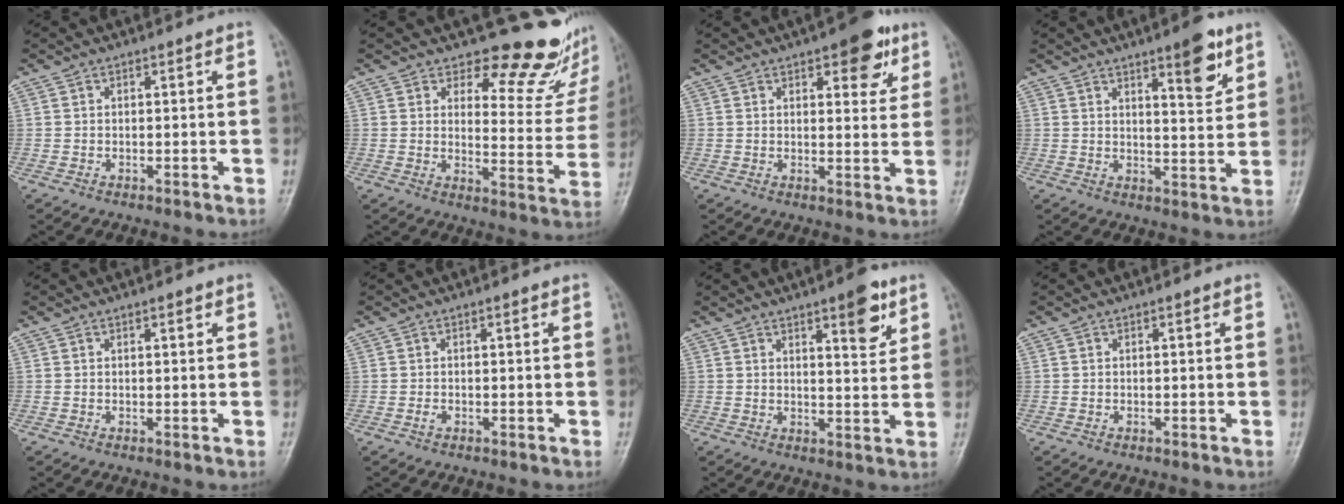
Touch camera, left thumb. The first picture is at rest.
{"total": 14.8, "force": [12.1, 6.1, 6.0], "torque": [-0.020, -0.107, 0.137]}
{"total": 8.6, "force": [4.6, 3.6, 6.2], "torque": [-0.053, -0.017, 0.055]}
{"total": 8.2, "force": [4.9, 2.2, 6.2], "torque": [-0.074, -0.031, 0.070]}
{"total": 0.9, "force": [0.5, 0.2, 0.6], "torque": [-0.009, -0.001, 0.007]}
{"total": 1.0, "force": [-0.1, 0.6, 0.8], "torque": [-0.010, 0.004, -0.001]}
{"total": 7.1, "force": [4.1, 2.0, 5.4], "torque": [-0.062, -0.023, 0.055]}
{"total": 0.0}